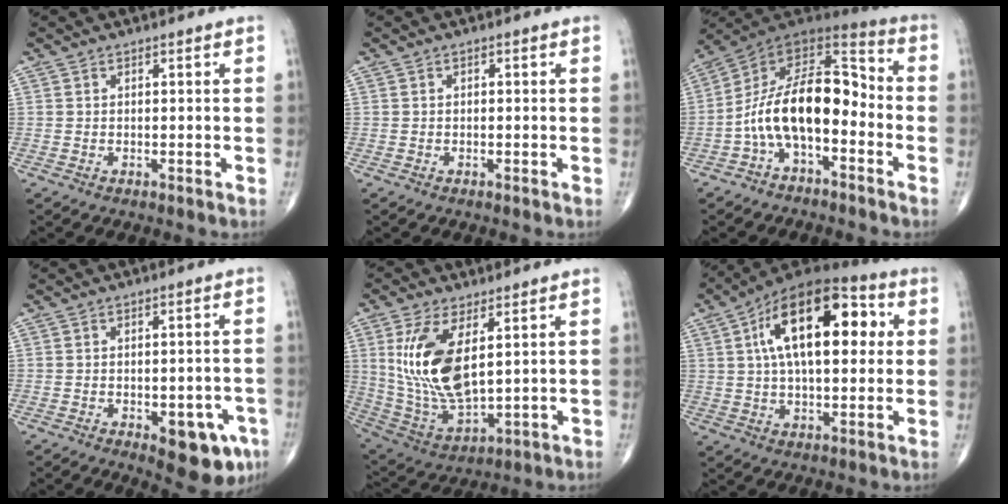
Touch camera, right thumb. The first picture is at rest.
{"total": 0.0}
{"total": 16.2, "force": [-4.1, 8.1, 13.4], "torque": [-0.212, 0.082, -0.082]}
{"total": 10.2, "force": [-4.4, 4.5, 8.0], "torque": [-0.076, 0.012, -0.046]}
{"total": 16.1, "force": [4.1, 7.3, 13.7], "torque": [-0.274, -0.024, 0.097]}
{"total": 22.1, "force": [5.3, 10.7, 18.5], "torque": [-0.278, 0.019, 0.073]}